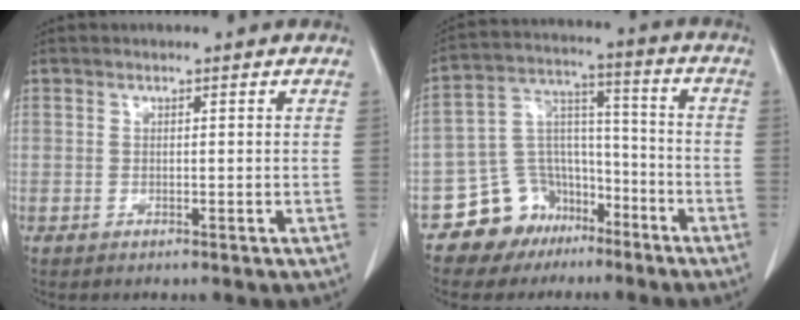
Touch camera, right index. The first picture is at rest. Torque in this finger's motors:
{"motor_torque": [-0.11, 0.08, -0.10, -0.12]}